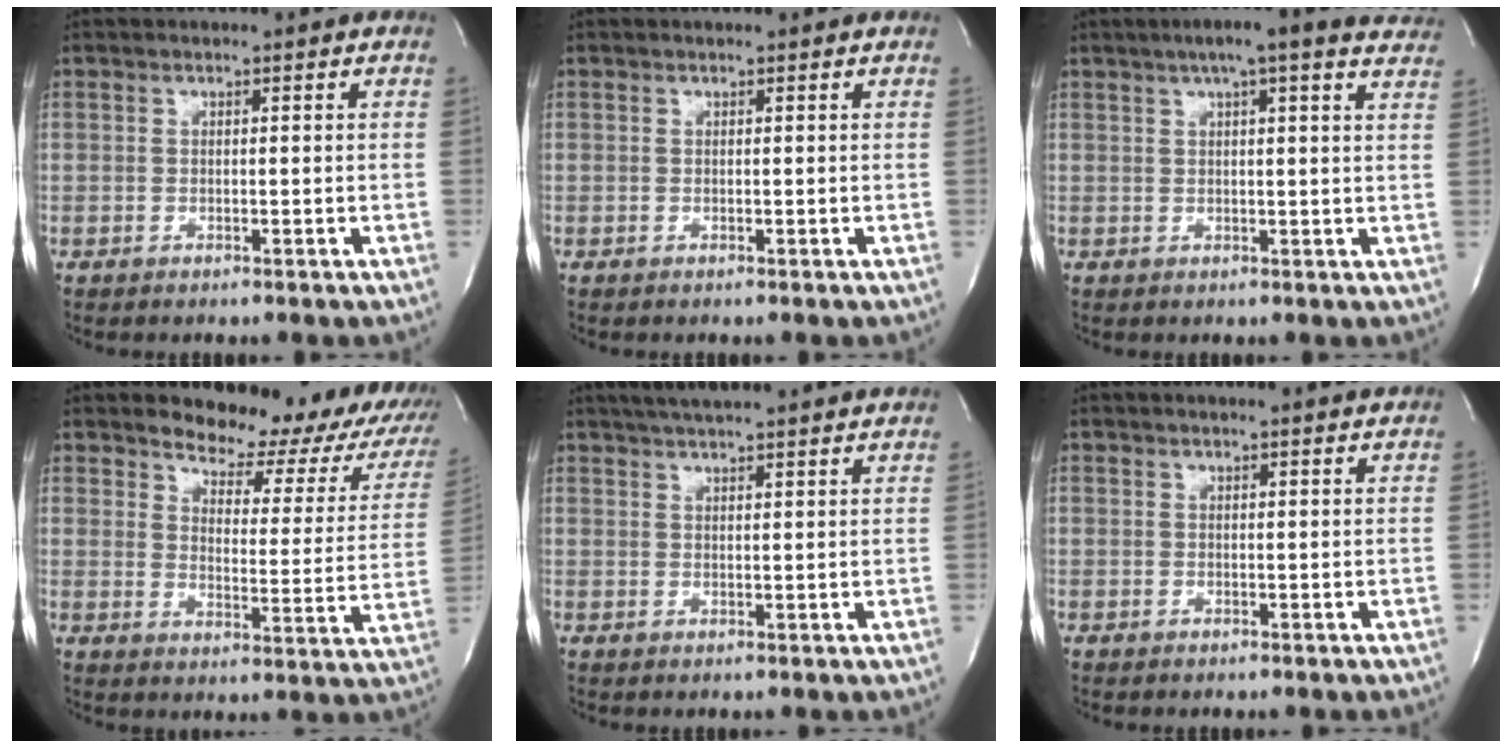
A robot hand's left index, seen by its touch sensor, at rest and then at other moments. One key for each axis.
{"total": 0.5, "fx": 0.5, "fy": -0.1, "fz": 0.2, "tx": -0.006, "ty": -0.001, "tz": 0.005}
{"total": 14.3, "fx": 11.4, "fy": 1.6, "fz": 8.5, "tx": -0.122, "ty": 0.029, "tz": 0.132}
{"total": 15.8, "fx": 12.8, "fy": 5.7, "fz": 7.2, "tx": -0.062, "ty": -0.029, "tz": 0.134}
{"total": 11.7, "fx": 10.3, "fy": 0.3, "fz": 5.5, "tx": -0.092, "ty": 0.025, "tz": 0.134}
{"total": 3.5, "fx": 3.2, "fy": -0.3, "fz": 1.2, "tx": -0.021, "ty": -0.001, "tz": 0.032}